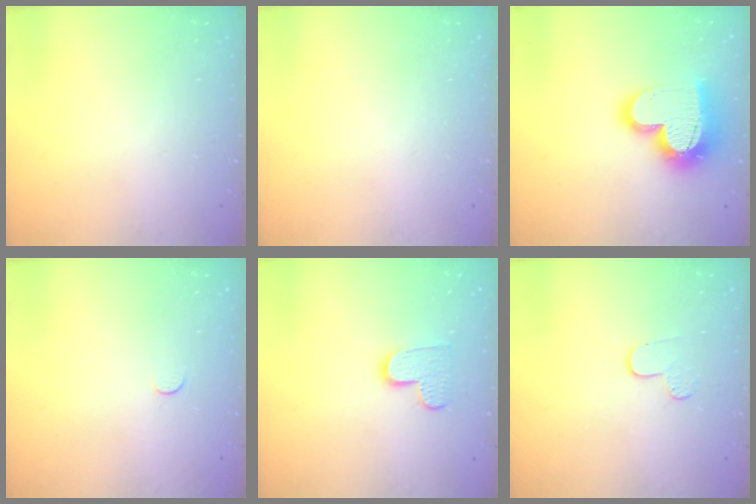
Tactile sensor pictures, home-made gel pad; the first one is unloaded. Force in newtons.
{"total": 0.0}
{"total": 17.8, "press": 17.7, "slide": 1.6}
{"total": 3.5, "press": 3.5, "slide": 0.4}
{"total": 8.2, "press": 8.1, "slide": 0.2}
{"total": 3.8, "press": 3.8, "slide": 0.4}